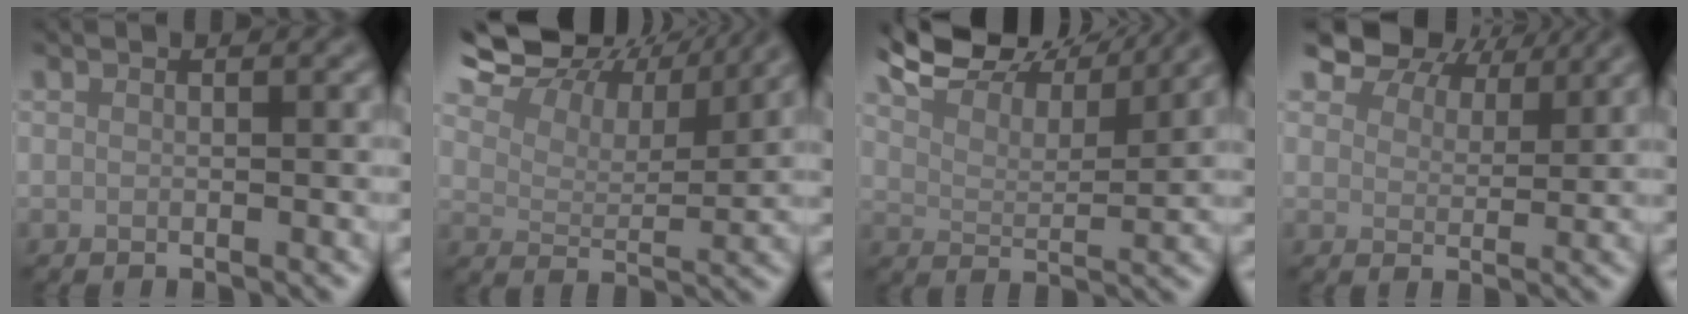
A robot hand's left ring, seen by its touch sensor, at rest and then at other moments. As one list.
[{"total": 12.5, "force": [9.8, 5.1, 5.9], "torque": [-0.116, 0.018, 0.130]}, {"total": 8.4, "force": [7.7, 1.7, 3.0], "torque": [-0.061, 0.013, 0.111]}, {"total": 7.2, "force": [6.0, 3.1, 2.6], "torque": [-0.055, 0.008, 0.098]}]